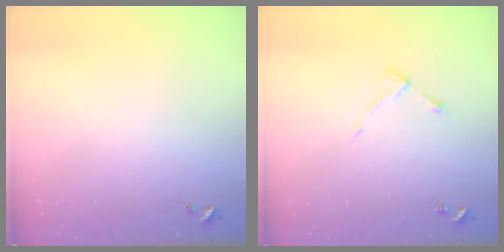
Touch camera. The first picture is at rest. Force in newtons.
{"total": 3.6, "press": 3.6, "slide": 0.5}